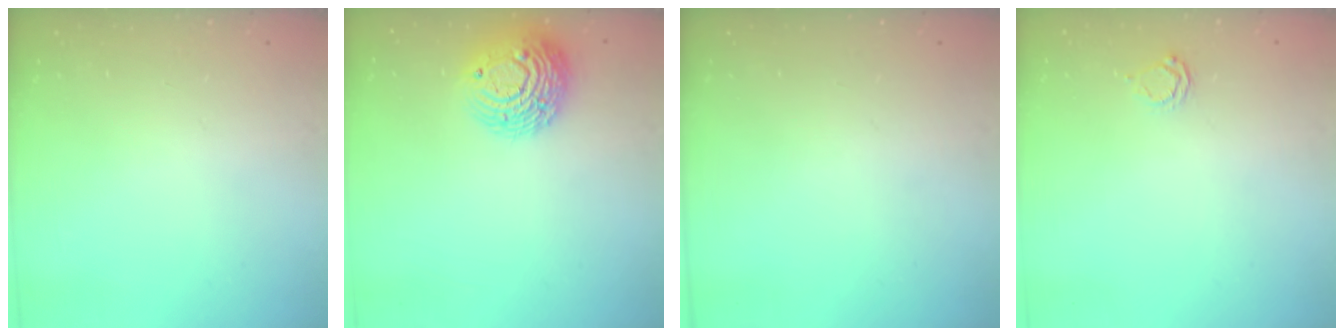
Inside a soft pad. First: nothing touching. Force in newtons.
{"total": 12.1, "press": 12.1, "slide": 0.9}
{"total": 0.0}
{"total": 2.5, "press": 2.4, "slide": 0.3}